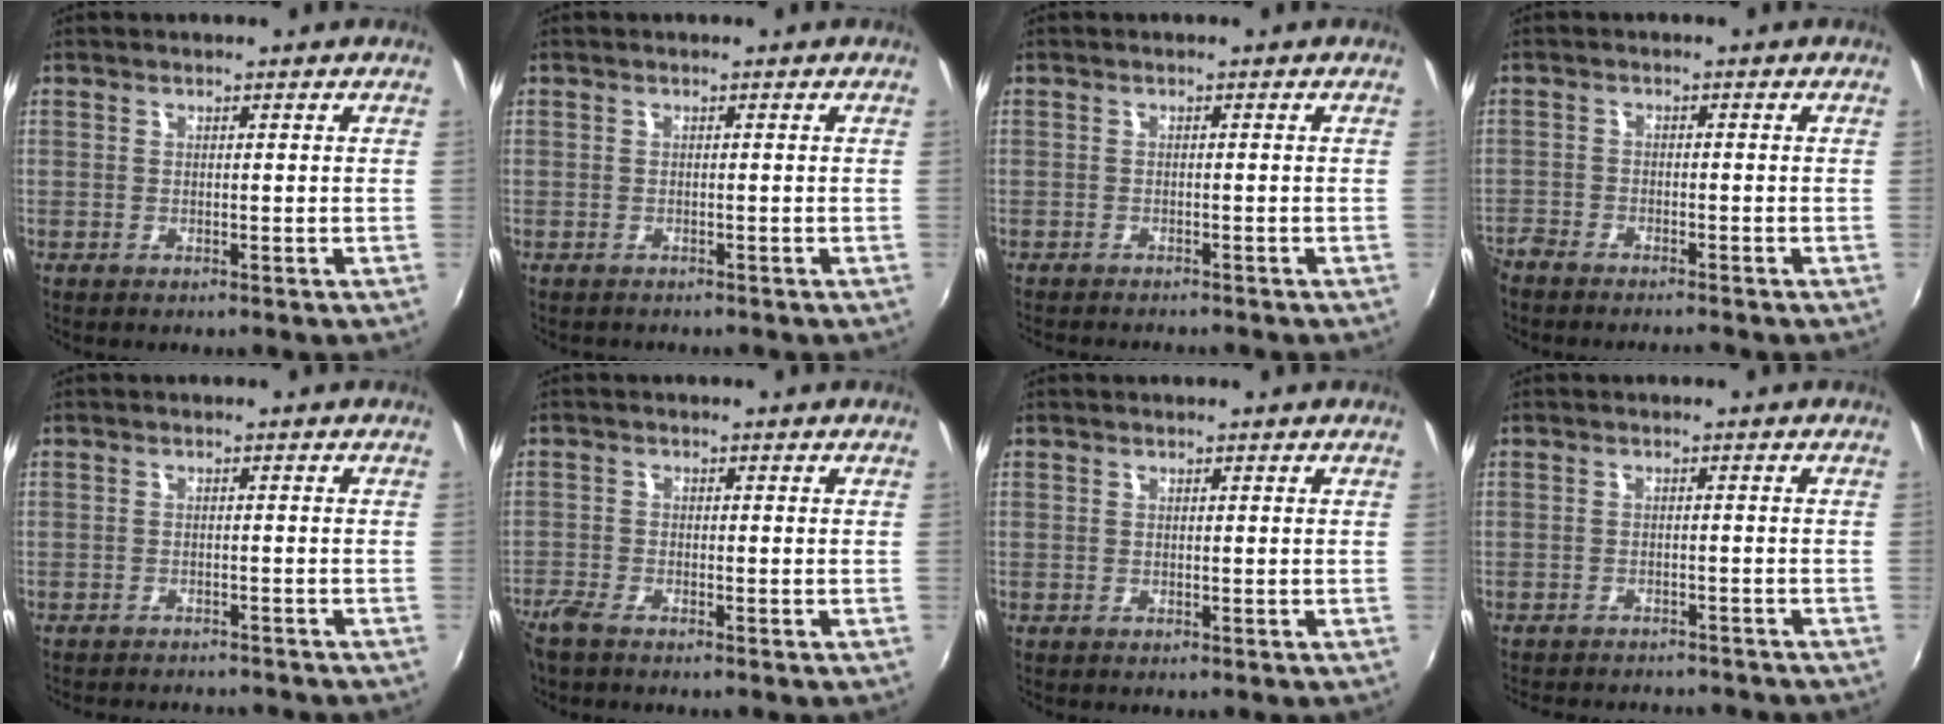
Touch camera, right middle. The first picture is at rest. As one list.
[{"total": 0.8, "force": [-0.7, 0.4, -0.1], "torque": [-0.002, 0.002, -0.011]}, {"total": 3.9, "force": [-3.7, 0.3, 1.3], "torque": [-0.033, -0.015, -0.059]}, {"total": 5.3, "force": [-4.9, 1.1, 1.6], "torque": [-0.058, -0.017, -0.092]}, {"total": 7.8, "force": [-7.2, 1.6, 2.4], "torque": [-0.061, -0.011, -0.099]}, {"total": 3.5, "force": [-2.9, 0.8, 1.6], "torque": [-0.047, -0.010, -0.062]}, {"total": 0.0}, {"total": 10.5, "force": [-9.5, 2.6, 3.6], "torque": [-0.085, -0.013, -0.130]}]